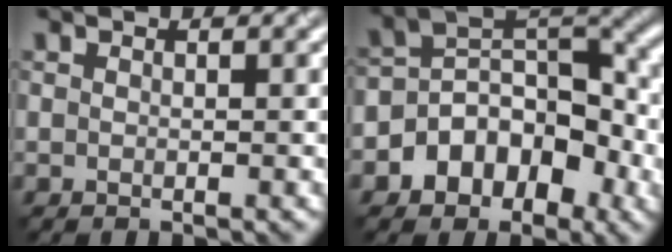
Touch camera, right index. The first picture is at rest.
{"total": 7.0, "force": [-2.8, 5.0, 4.1], "torque": [-0.047, 0.014, -0.057]}